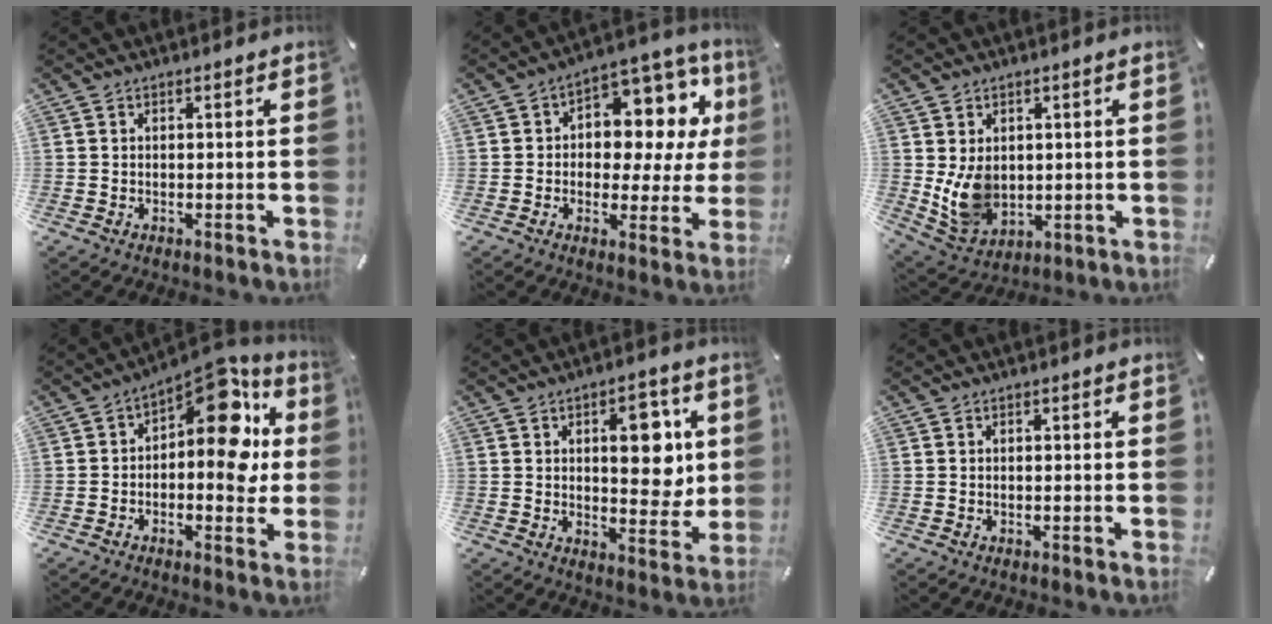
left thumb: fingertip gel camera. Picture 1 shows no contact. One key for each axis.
{"total": 11.6, "fx": 3.7, "fy": 8.0, "fz": 7.6, "tx": -0.097, "ty": -0.037, "tz": 0.064}
{"total": 9.0, "fx": 1.0, "fy": 7.5, "fz": 4.8, "tx": -0.110, "ty": -0.011, "tz": 0.020}
{"total": 15.7, "fx": 5.2, "fy": 8.2, "fz": 12.4, "tx": -0.159, "ty": -0.045, "tz": 0.084}
{"total": 12.4, "fx": 2.9, "fy": 7.0, "fz": 9.8, "tx": -0.111, "ty": -0.010, "tz": 0.043}
{"total": 0.0}